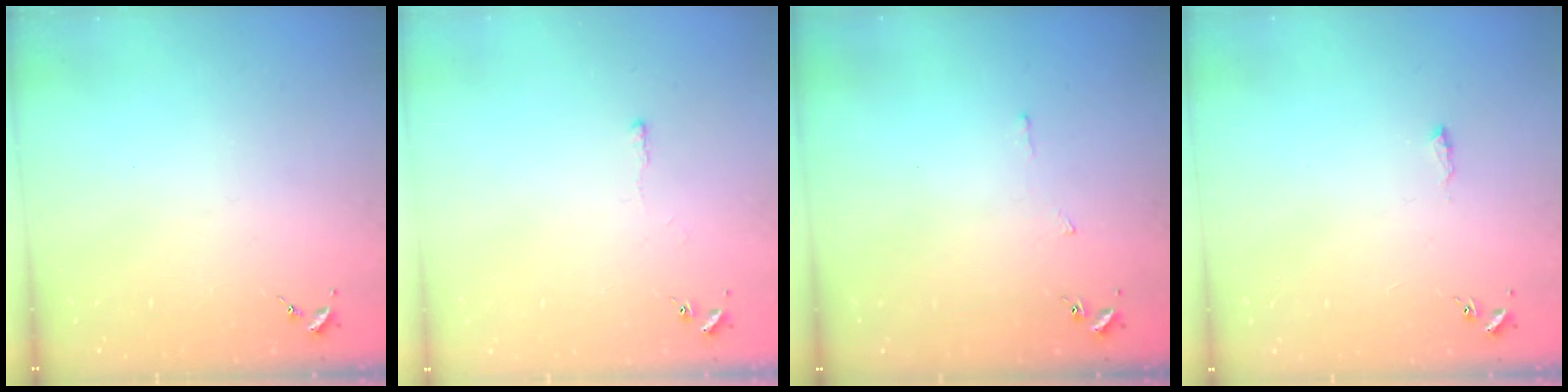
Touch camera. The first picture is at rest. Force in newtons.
{"total": 3.5, "press": 3.4, "slide": 0.5}
{"total": 2.5, "press": 2.5, "slide": 0.3}
{"total": 4.5, "press": 4.4, "slide": 0.5}